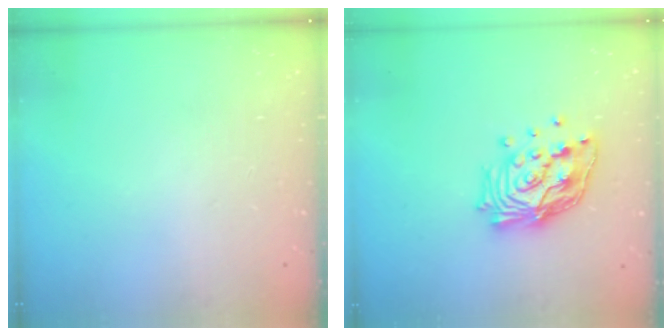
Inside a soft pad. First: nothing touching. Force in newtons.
{"total": 18.0, "press": 17.9, "slide": 2.4}